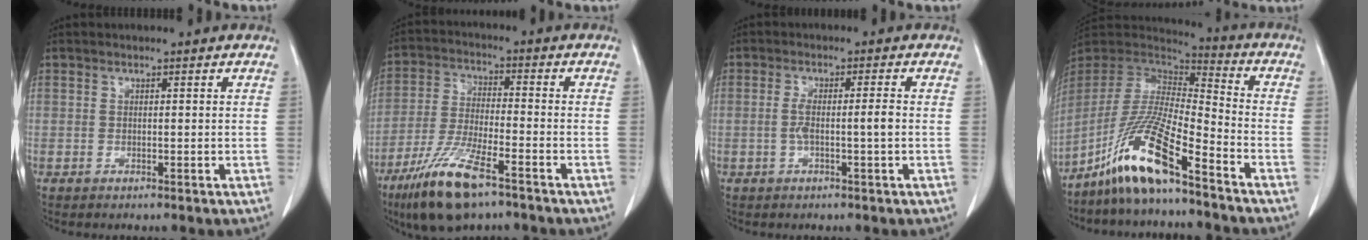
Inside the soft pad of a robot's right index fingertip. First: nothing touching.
{"total": 12.3, "force": [-7.9, 2.5, 9.1], "torque": [-0.186, -0.027, -0.141]}
{"total": 3.4, "force": [-0.7, 0.0, 3.3], "torque": [-0.065, 0.006, -0.009]}
{"total": 14.3, "force": [-9.7, 1.0, 10.4], "torque": [-0.211, -0.012, -0.184]}